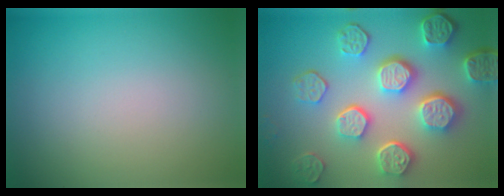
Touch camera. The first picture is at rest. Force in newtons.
{"total": 8.4, "press": 6.2, "slide": 5.6}